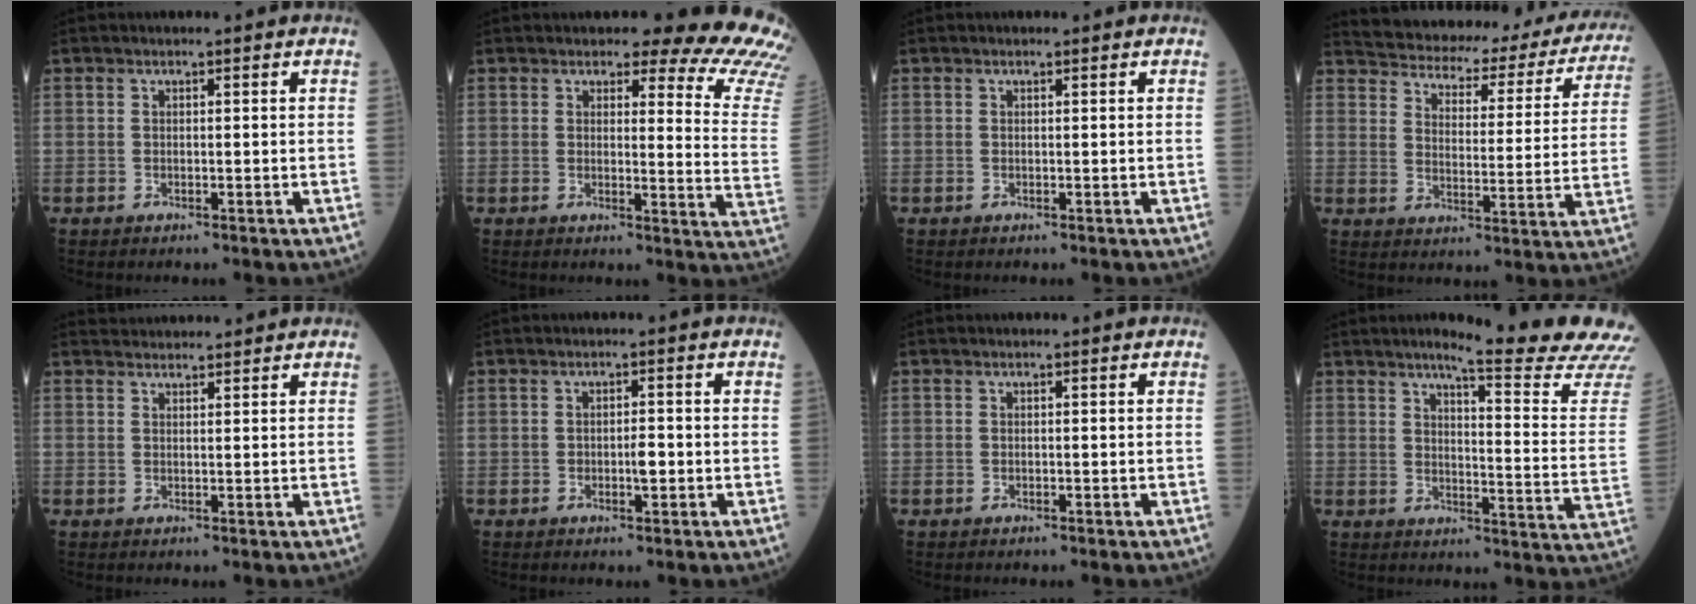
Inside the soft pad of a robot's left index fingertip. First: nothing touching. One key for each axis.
{"total": 16.0, "fx": 14.7, "fy": 1.8, "fz": 6.1, "tx": -0.054, "ty": -0.115, "tz": 0.135}
{"total": 0.0}
{"total": 25.6, "fx": 23.1, "fy": 7.1, "fz": 8.4, "tx": -0.126, "ty": -0.036, "tz": 0.273}
{"total": 3.9, "fx": 3.9, "fy": 0.3, "fz": 0.3, "tx": -0.010, "ty": 0.031, "tz": 0.065}
{"total": 1.8, "fx": -0.5, "fy": 0.6, "fz": 1.7, "tx": -0.027, "ty": 0.001, "tz": -0.007}
{"total": 0.0}
{"total": 18.3, "fx": 16.6, "fy": -1.8, "fz": 7.6, "tx": -0.106, "ty": -0.110, "tz": 0.189}